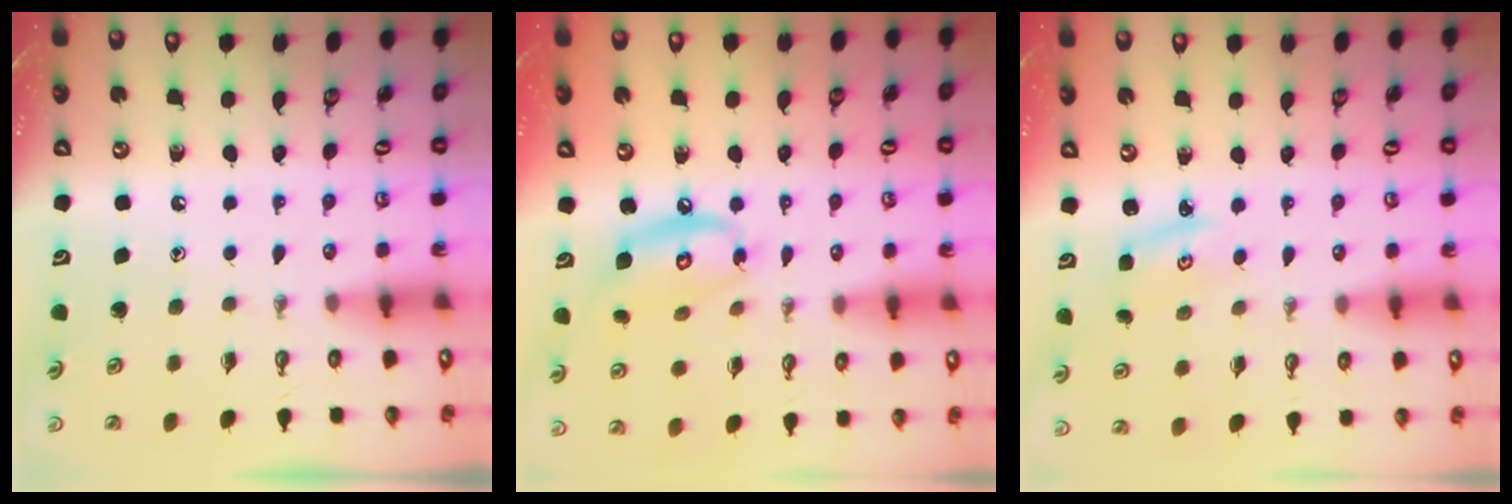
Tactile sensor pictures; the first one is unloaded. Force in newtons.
{"total": 11.9, "press": 11.9, "slide": 0.8}
{"total": 2.3, "press": 2.3, "slide": 0.3}